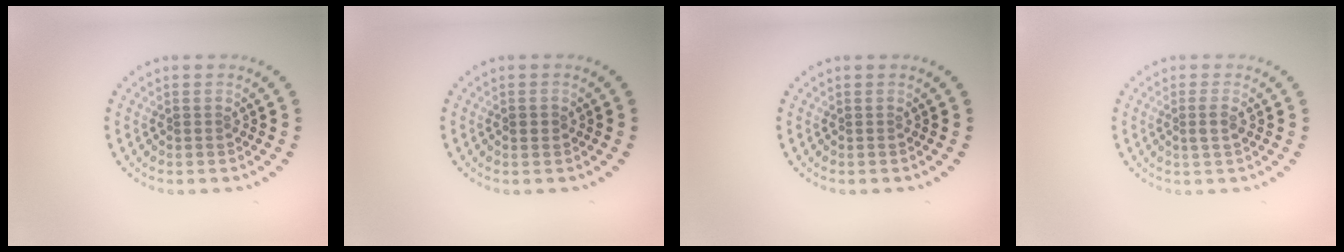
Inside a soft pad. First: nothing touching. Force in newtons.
{"total": 1.1, "press": 1.1, "slide": 0.1}
{"total": 0.0}
{"total": 1.4, "press": 1.2, "slide": 0.7}